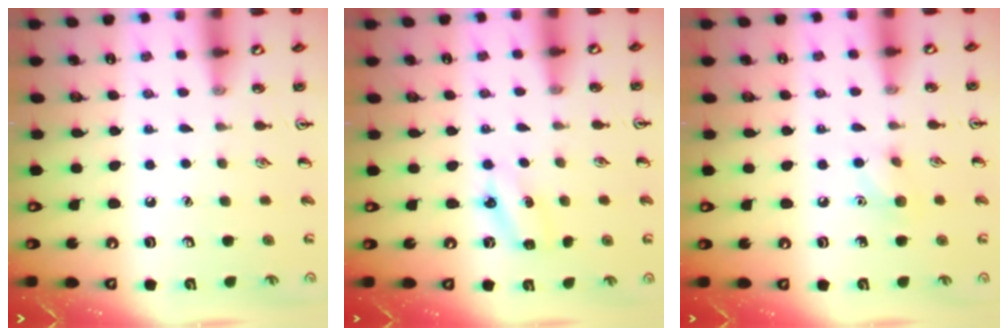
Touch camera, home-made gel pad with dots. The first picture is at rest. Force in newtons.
{"total": 3.6, "press": 3.5, "slide": 1.1}
{"total": 6.6, "press": 6.4, "slide": 1.9}